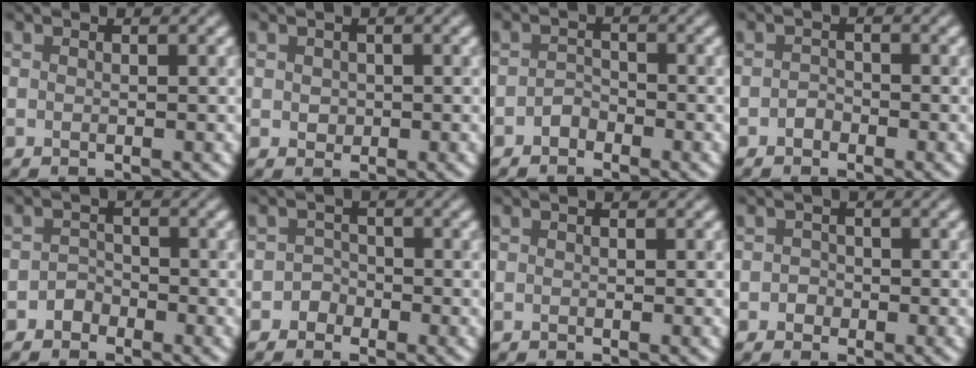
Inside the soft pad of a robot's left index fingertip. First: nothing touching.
{"total": 1.1, "force": [0.1, 1.1, 0.3], "torque": [0.000, 0.002, 0.002]}
{"total": 1.1, "force": [-0.8, 0.6, 0.2], "torque": [-0.002, 0.010, -0.017]}
{"total": 0.8, "force": [-0.5, 0.6, 0.2], "torque": [-0.002, 0.006, -0.010]}
{"total": 1.2, "force": [-0.8, 0.8, 0.0], "torque": [0.004, 0.011, -0.015]}
{"total": 1.2, "force": [-0.6, 1.0, -0.1], "torque": [0.013, 0.011, -0.012]}
{"total": 0.0}
{"total": 0.9, "force": [-0.3, 0.9, 0.0], "torque": [0.008, 0.004, -0.006]}